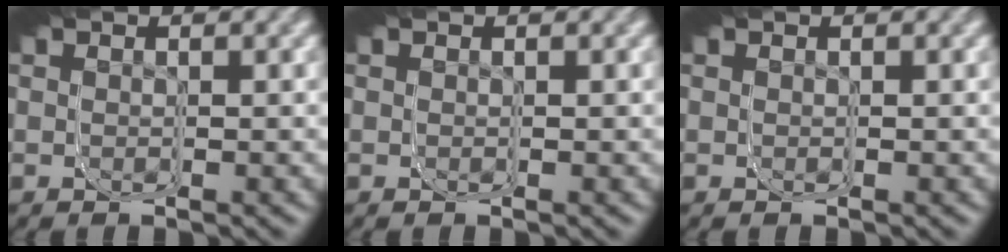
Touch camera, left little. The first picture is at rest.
{"total": 0.0}
{"total": 0.0}